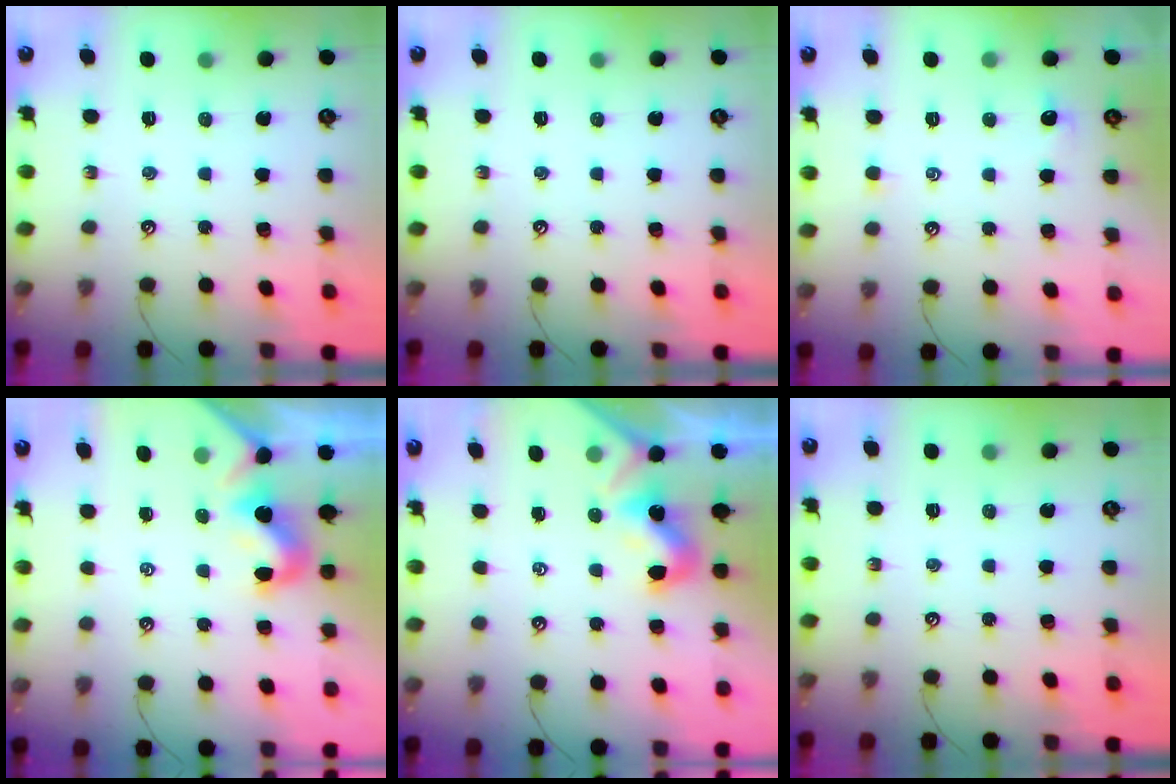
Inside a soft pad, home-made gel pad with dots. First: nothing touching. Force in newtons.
{"total": 0.0}
{"total": 1.8, "press": 1.8, "slide": 0.5}
{"total": 0.0}
{"total": 1.8, "press": 1.7, "slide": 0.3}
{"total": 0.0}